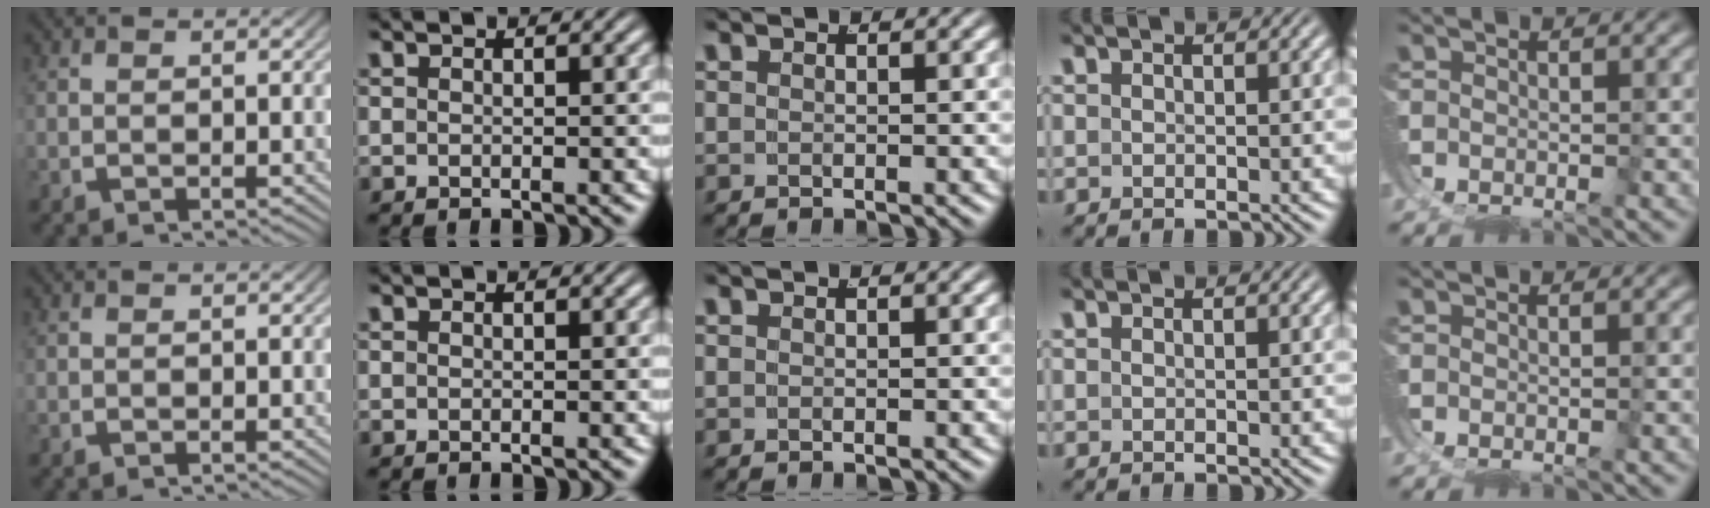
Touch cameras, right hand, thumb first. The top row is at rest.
{}